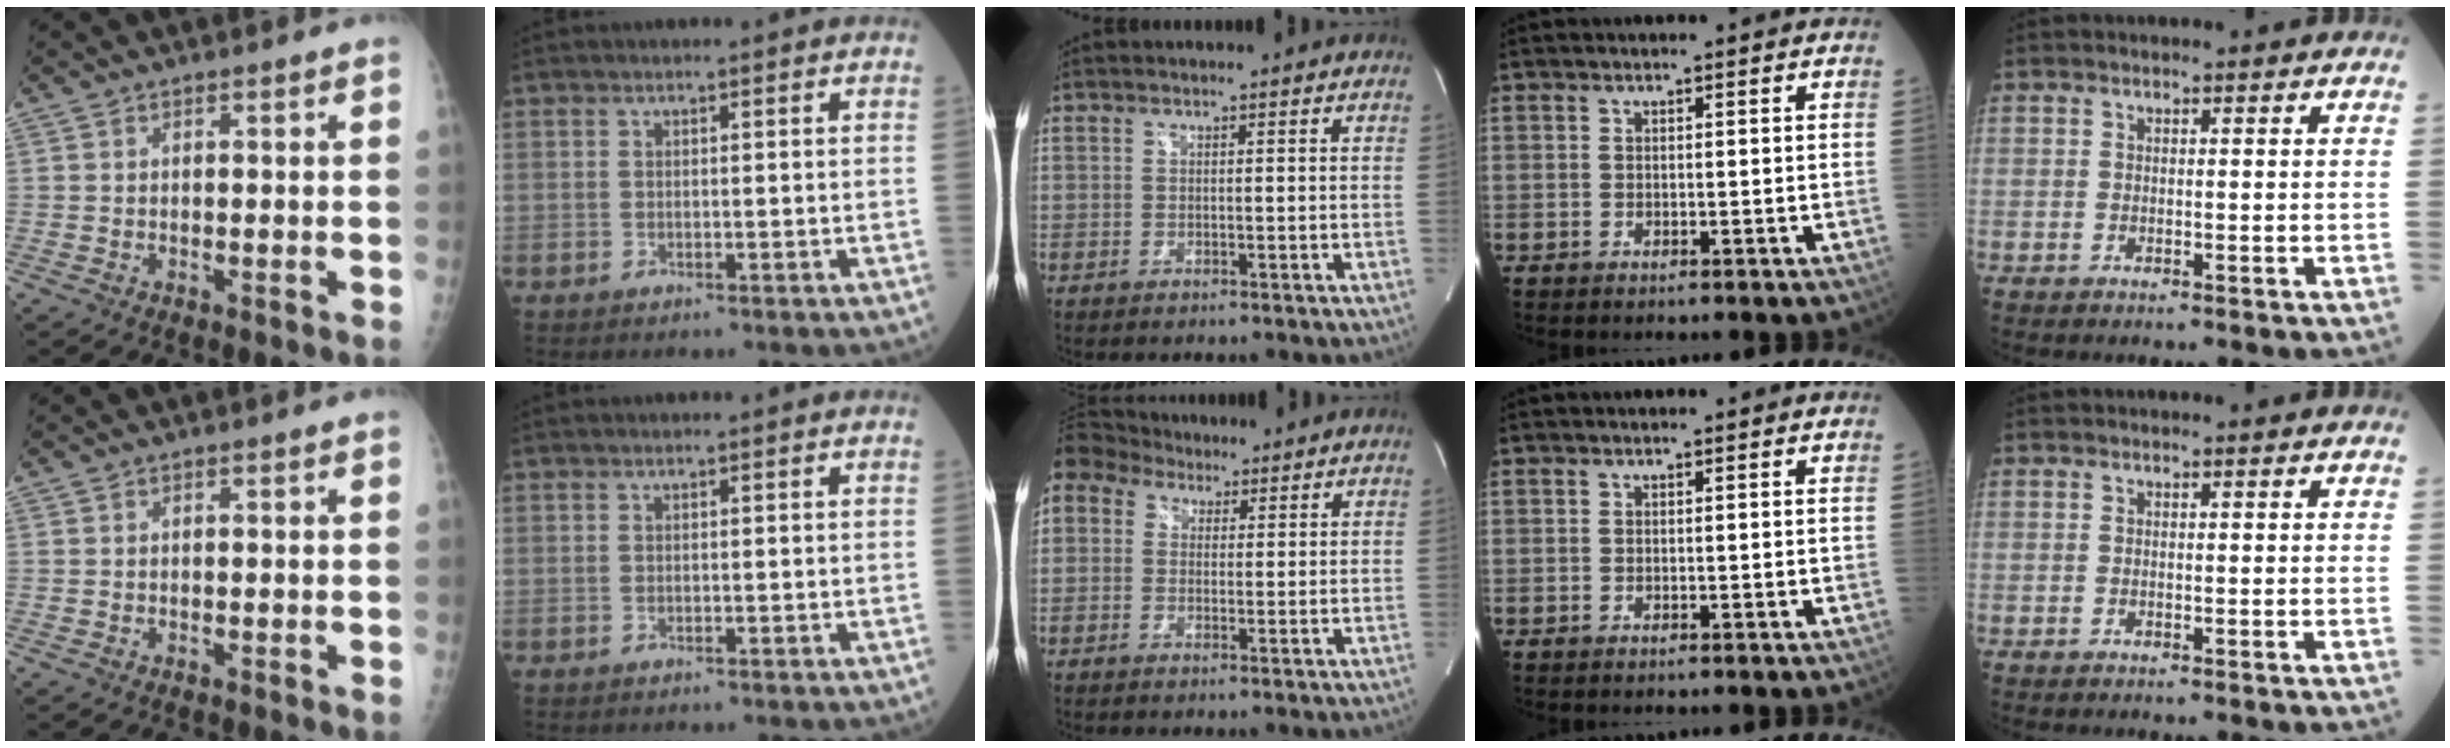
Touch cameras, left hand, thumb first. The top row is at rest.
{"middle": {"total": 14.1, "force": [8.1, 10.1, 5.6], "torque": [-0.171, 0.084, 0.154]}}